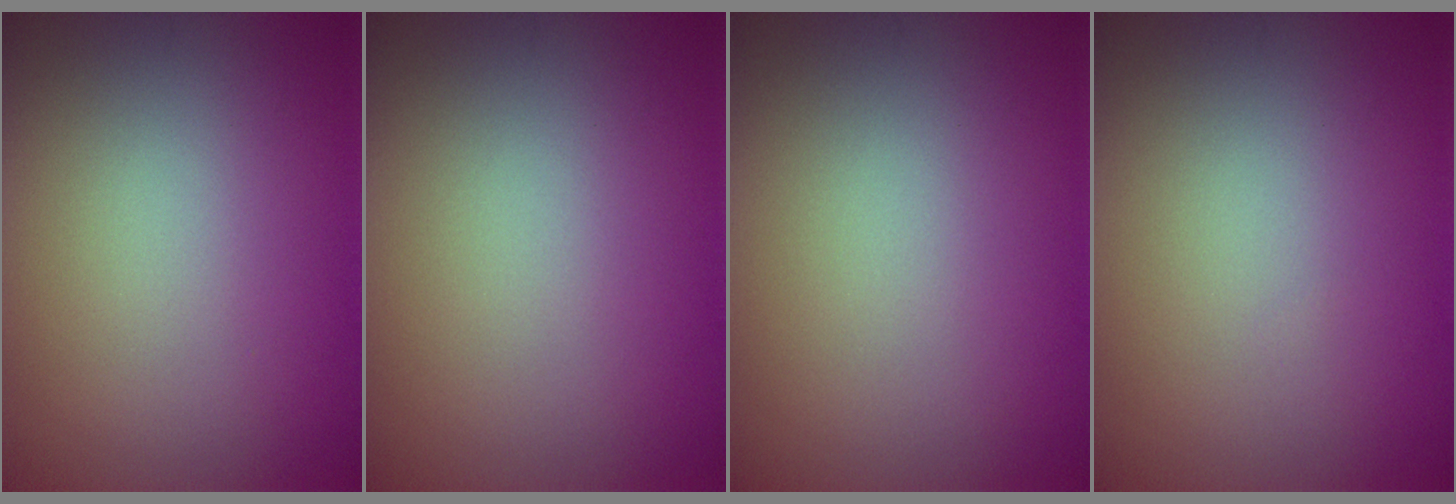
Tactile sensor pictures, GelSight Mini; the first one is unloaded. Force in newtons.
{"total": 0.0}
{"total": 0.0}
{"total": 0.0}